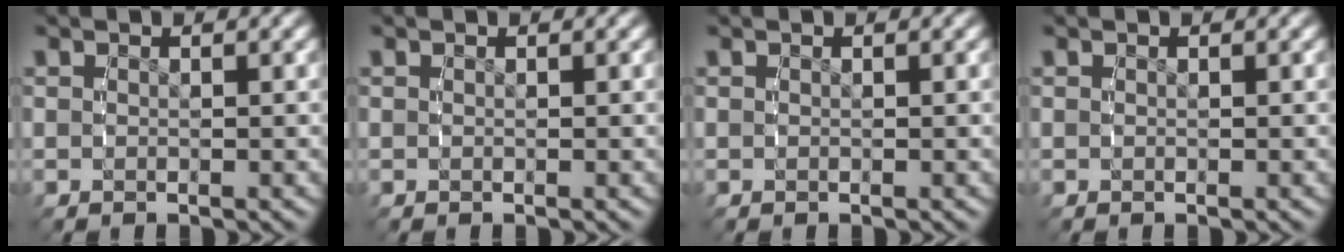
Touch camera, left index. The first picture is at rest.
{"total": 0.0}
{"total": 0.0}
{"total": 0.0}